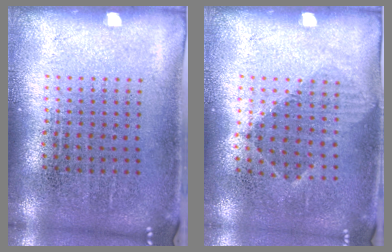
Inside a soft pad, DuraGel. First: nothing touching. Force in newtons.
{"total": 1.0, "press": 0.7, "slide": 0.6}